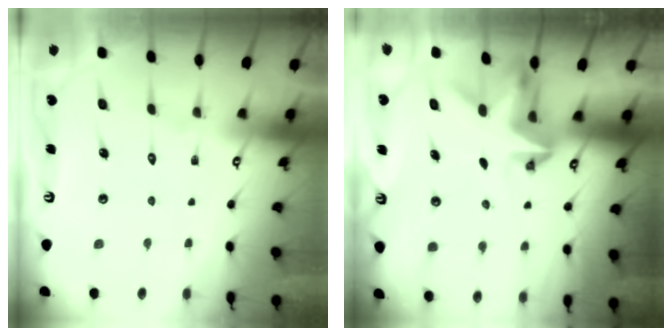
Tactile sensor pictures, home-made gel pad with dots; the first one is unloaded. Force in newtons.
{"total": 3.6, "press": 3.6, "slide": 0.2}